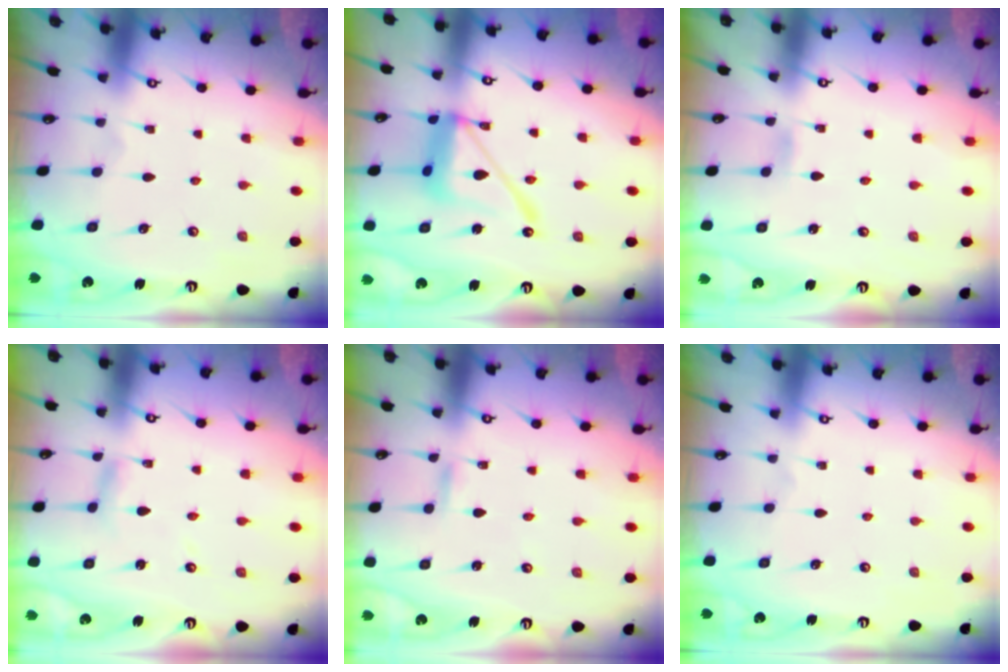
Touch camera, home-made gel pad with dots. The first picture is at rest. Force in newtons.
{"total": 15.4, "press": 15.3, "slide": 1.4}
{"total": 2.5, "press": 2.5, "slide": 0.3}
{"total": 4.2, "press": 4.2, "slide": 0.2}
{"total": 1.8, "press": 1.8, "slide": 0.1}
{"total": 0.0}